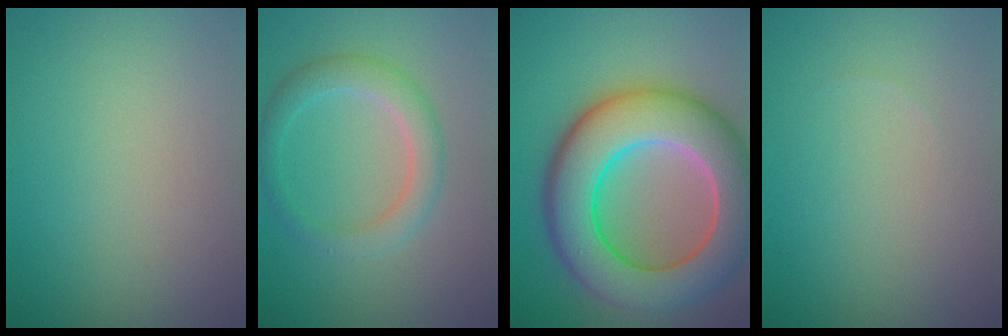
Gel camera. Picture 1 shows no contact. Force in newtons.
{"total": 3.2, "press": 3.2, "slide": 0.2}
{"total": 12.0, "press": 12.0, "slide": 0.6}
{"total": 0.0}